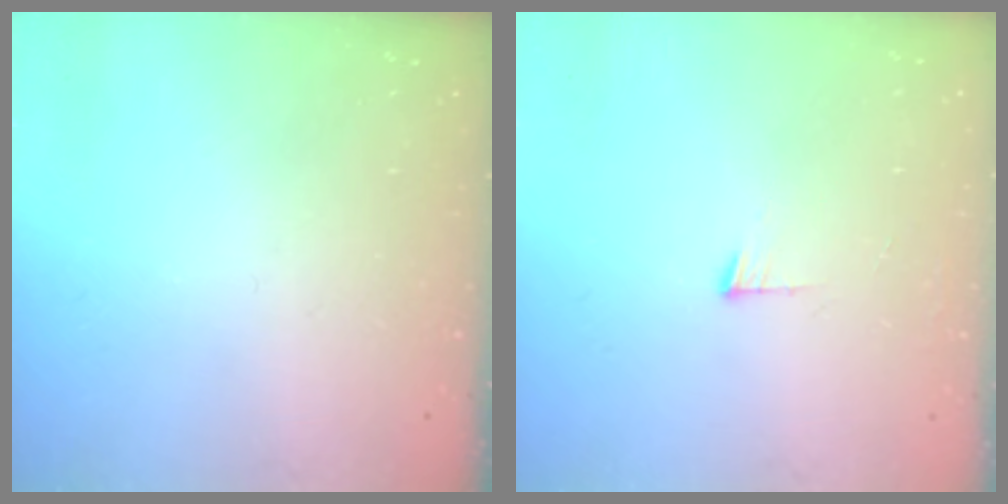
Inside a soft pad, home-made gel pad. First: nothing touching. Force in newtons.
{"total": 3.6, "press": 3.5, "slide": 0.5}